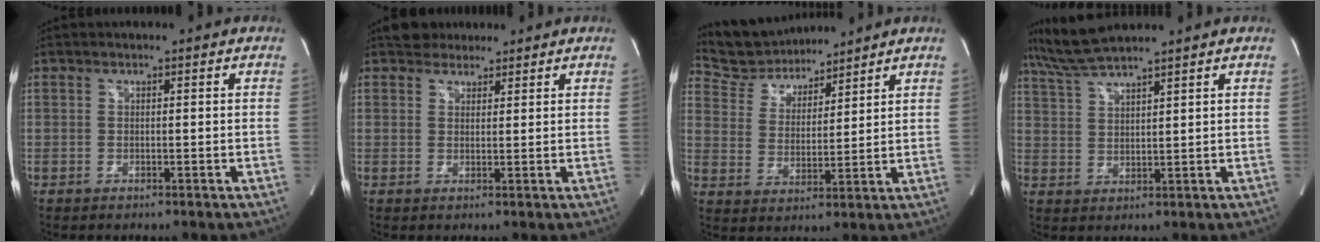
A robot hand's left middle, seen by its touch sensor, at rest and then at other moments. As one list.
[{"total": 3.6, "force": [3.0, 1.9, 0.4], "torque": [-0.007, 0.015, 0.047]}, {"total": 9.8, "force": [9.4, 2.6, 1.3], "torque": [-0.035, 0.018, 0.184]}, {"total": 7.5, "force": [6.8, -0.3, 3.2], "torque": [-0.075, 0.021, 0.134]}]